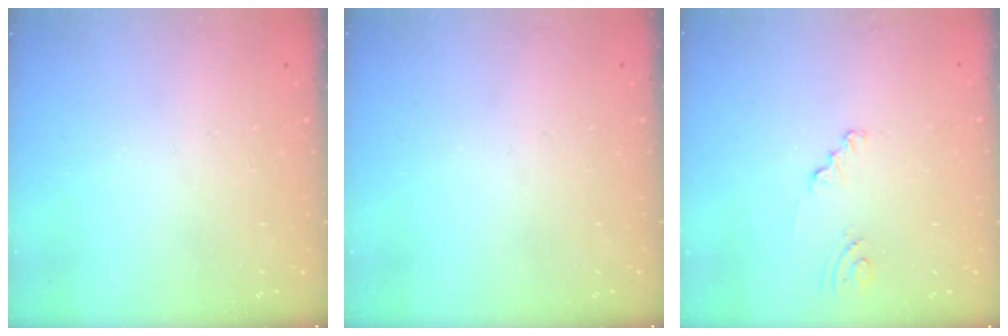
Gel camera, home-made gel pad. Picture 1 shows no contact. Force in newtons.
{"total": 0.0}
{"total": 1.2, "press": 1.1, "slide": 0.1}